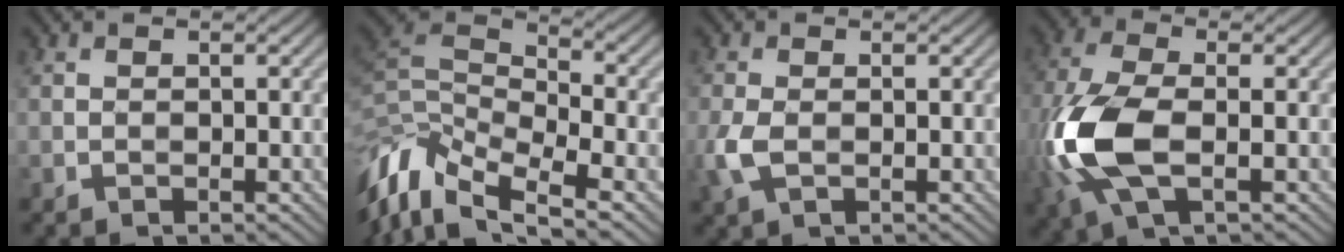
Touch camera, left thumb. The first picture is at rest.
{"total": 11.8, "force": [-6.0, 6.2, 8.0], "torque": [-0.198, -0.010, -0.115]}
{"total": 3.1, "force": [-0.5, 1.6, 2.6], "torque": [-0.072, -0.005, -0.014]}
{"total": 11.5, "force": [-2.3, 5.6, 9.8], "torque": [-0.256, -0.011, -0.052]}